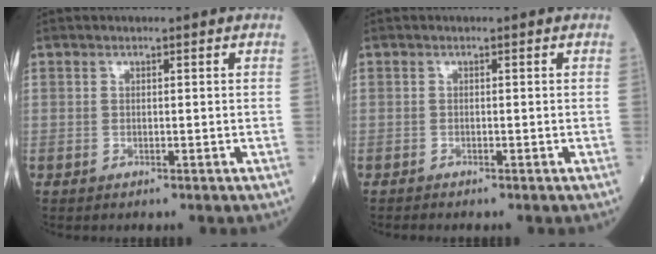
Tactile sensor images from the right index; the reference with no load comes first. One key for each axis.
{"total": 0.8, "fx": -0.7, "fy": 0.1, "fz": 0.2, "tx": -0.010, "ty": -0.003, "tz": -0.013}